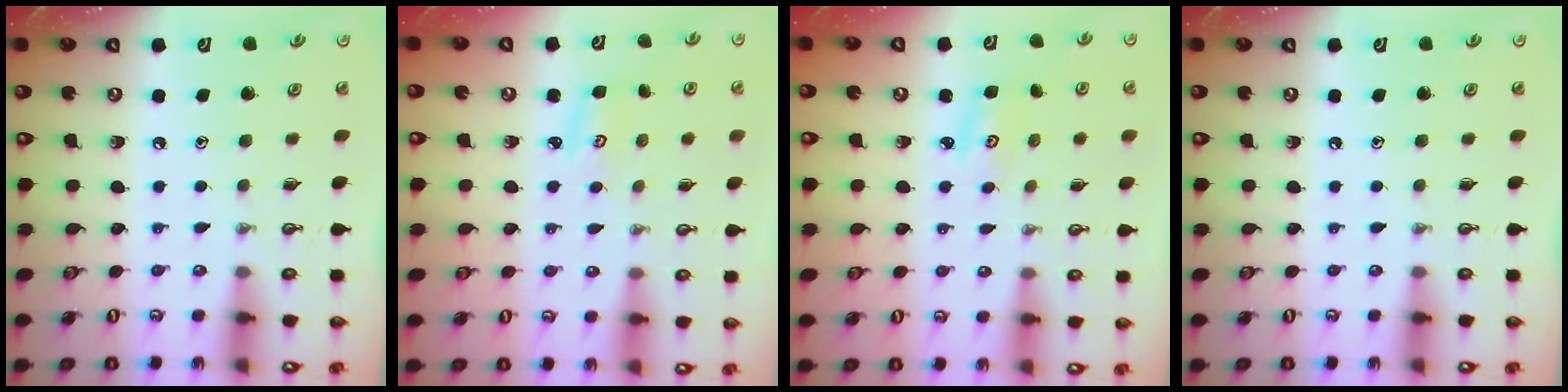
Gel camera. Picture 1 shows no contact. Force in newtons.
{"total": 2.9, "press": 2.9, "slide": 0.2}
{"total": 2.6, "press": 2.6, "slide": 0.3}
{"total": 0.0}